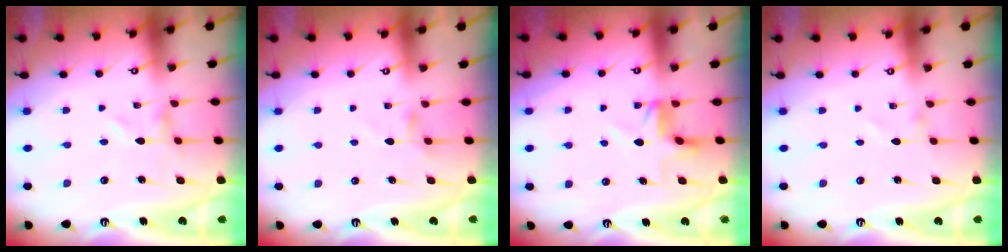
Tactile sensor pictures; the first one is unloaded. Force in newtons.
{"total": 3.6, "press": 3.6, "slide": 0.4}
{"total": 5.7, "press": 5.2, "slide": 2.2}
{"total": 1.4, "press": 1.4, "slide": 0.0}